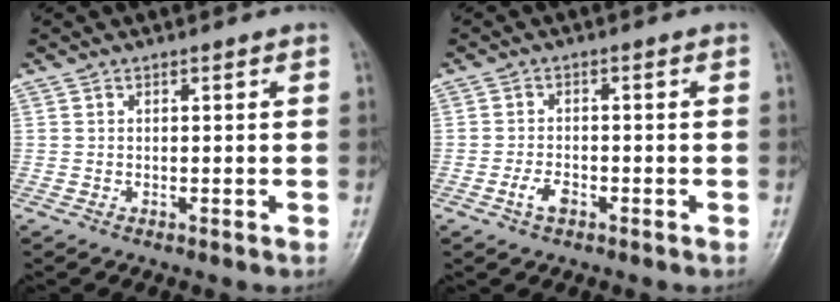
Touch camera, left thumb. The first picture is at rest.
{"total": 2.9, "force": [-1.5, 1.5, 2.0], "torque": [-0.042, 0.009, -0.028]}